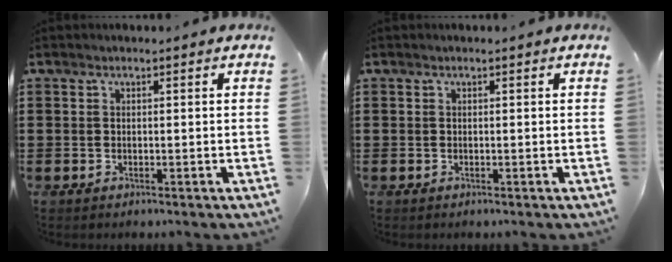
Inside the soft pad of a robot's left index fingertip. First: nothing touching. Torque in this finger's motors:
{"motor_torque": [0.00, 0.00, 0.00, -0.01]}